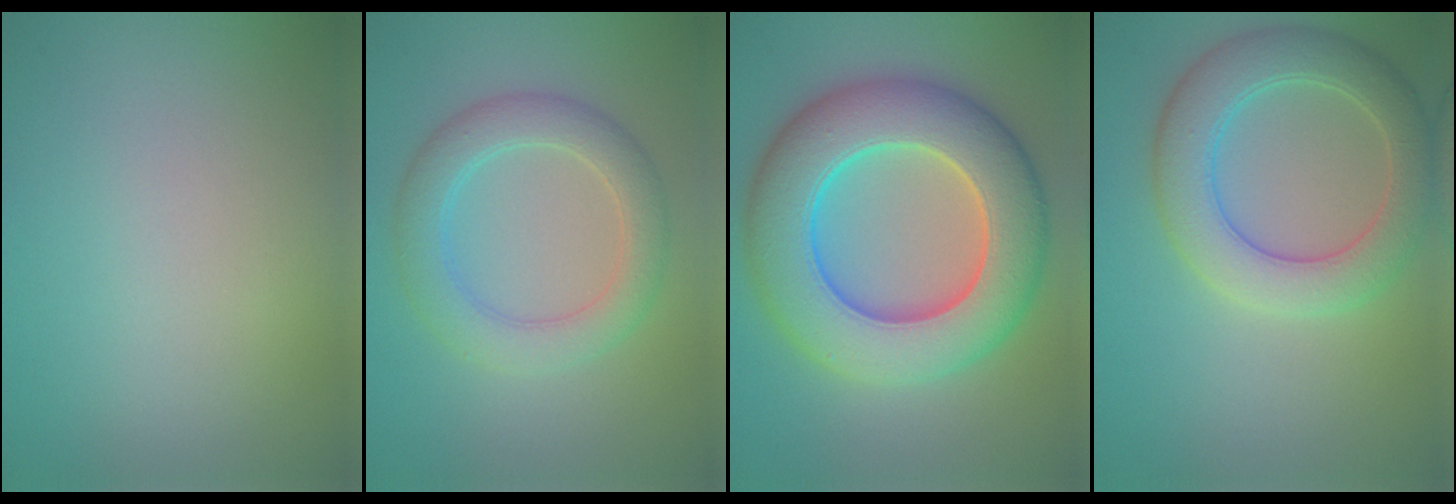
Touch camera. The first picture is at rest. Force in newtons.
{"total": 4.5, "press": 4.5, "slide": 0.3}
{"total": 12.3, "press": 12.3, "slide": 0.2}
{"total": 6.0, "press": 6.0, "slide": 0.7}